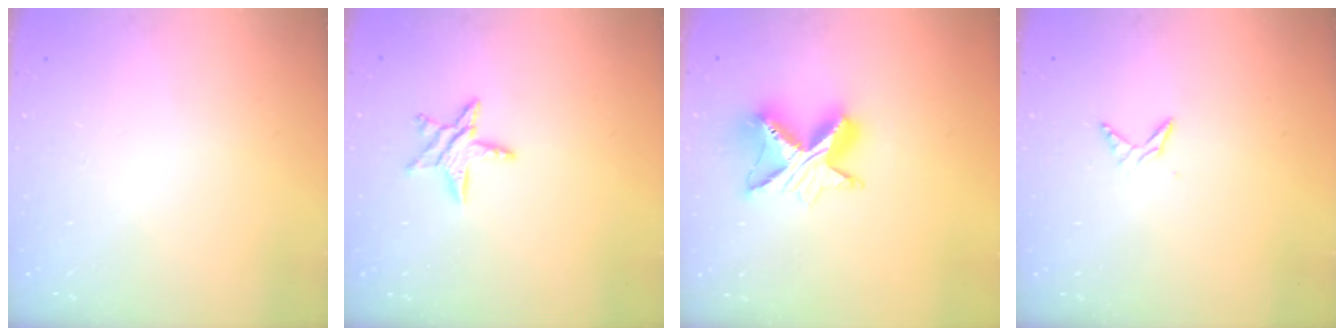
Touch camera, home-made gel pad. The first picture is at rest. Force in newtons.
{"total": 7.1, "press": 7.1, "slide": 0.1}
{"total": 10.3, "press": 10.3, "slide": 0.9}
{"total": 4.6, "press": 4.6, "slide": 0.6}